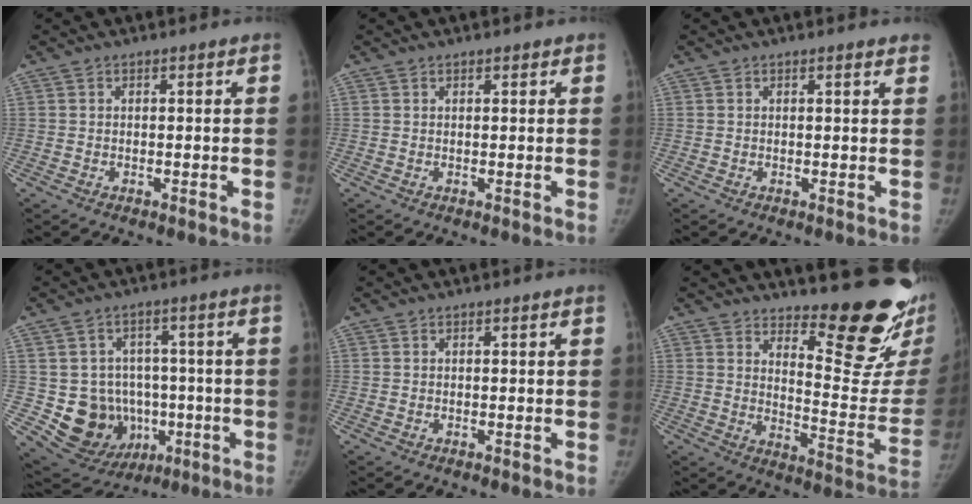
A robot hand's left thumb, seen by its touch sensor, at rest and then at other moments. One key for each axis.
{"total": 1.0, "fx": 0.7, "fy": 0.5, "fz": 0.4, "tx": -0.001, "ty": -0.003, "tz": 0.007}
{"total": 1.6, "fx": 1.3, "fy": 0.4, "fz": 0.9, "tx": -0.004, "ty": -0.001, "tz": 0.015}
{"total": 15.0, "fx": -2.6, "fy": 13.1, "fz": 6.7, "tx": -0.077, "ty": 0.019, "tz": -0.014}
{"total": 0.0}
{"total": 19.7, "fx": 15.0, "fy": 4.9, "fz": 11.9, "tx": -0.128, "ty": -0.156, "tz": 0.201}